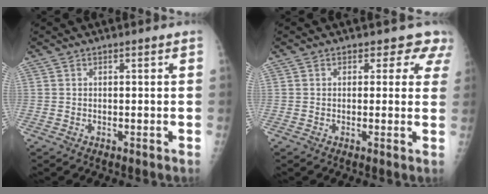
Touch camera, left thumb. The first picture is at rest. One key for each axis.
{"total": 4.5, "fx": 3.6, "fy": 2.7, "fz": 0.2, "tx": 0.039, "ty": -0.015, "tz": 0.015}